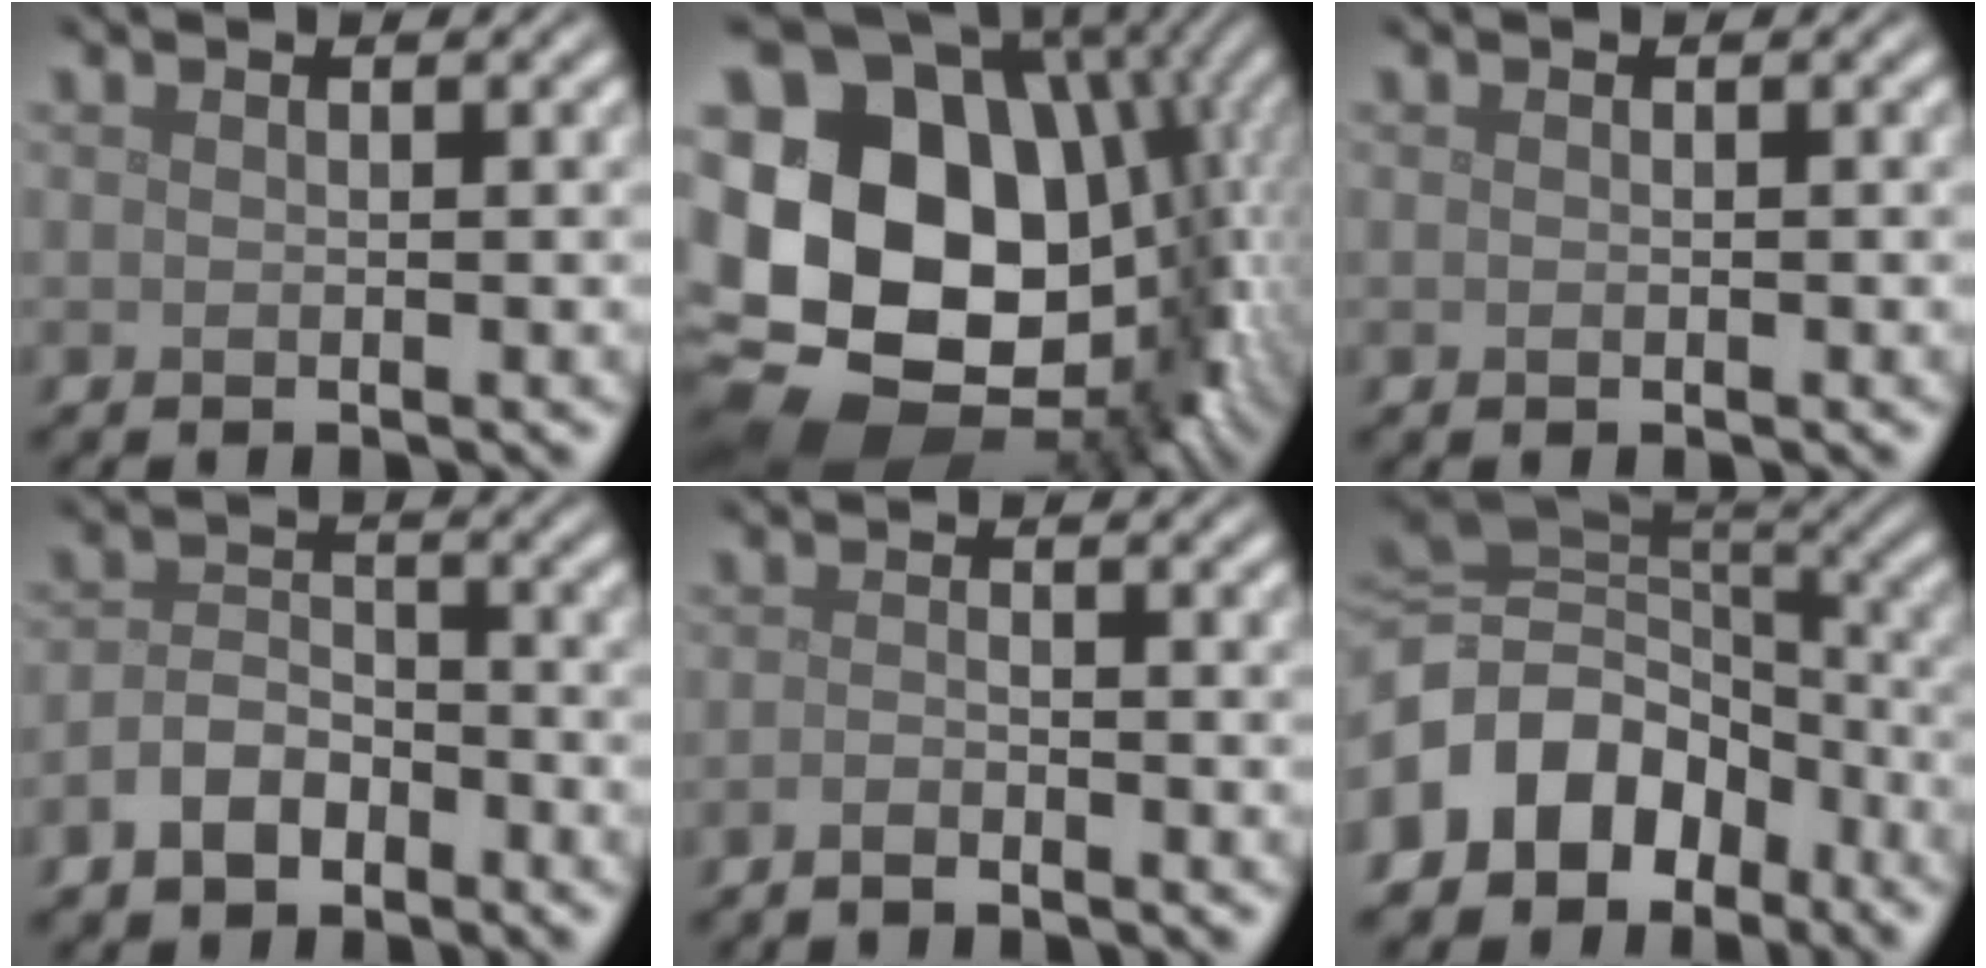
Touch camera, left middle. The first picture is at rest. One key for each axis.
{"total": 21.2, "fx": -0.2, "fy": 16.8, "fz": 13.0, "tx": -0.240, "ty": -0.007, "tz": 0.009}
{"total": 0.0}
{"total": 3.3, "fx": -2.1, "fy": 2.0, "fz": 1.7, "tx": -0.031, "ty": 0.007, "tz": -0.046}
{"total": 1.3, "fx": -1.0, "fy": 0.3, "fz": 0.7, "tx": -0.016, "ty": 0.001, "tz": -0.021}
{"total": 10.7, "fx": -5.1, "fy": 8.0, "fz": 4.8, "tx": -0.097, "ty": 0.007, "tz": -0.103}